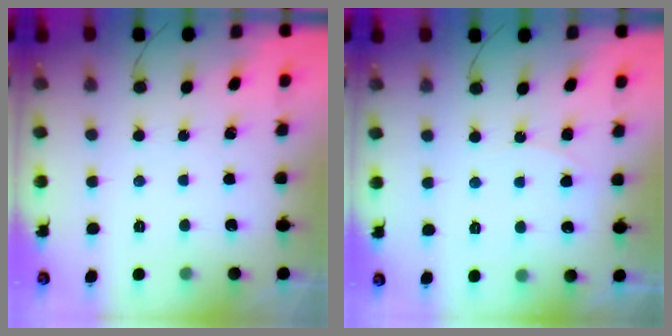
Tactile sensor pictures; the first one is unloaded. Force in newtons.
{"total": 4.2, "press": 4.2, "slide": 0.4}